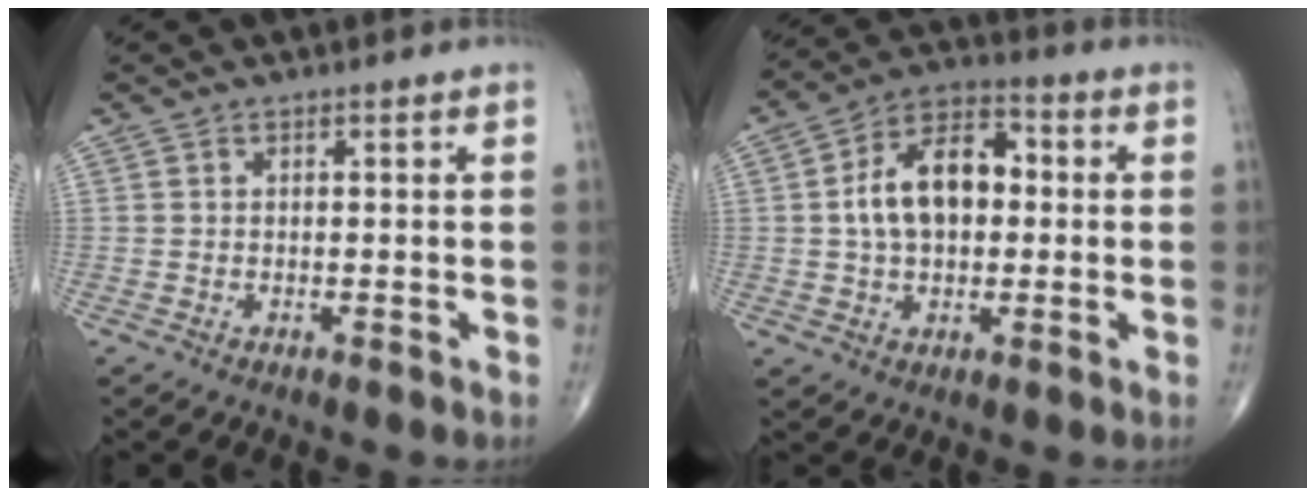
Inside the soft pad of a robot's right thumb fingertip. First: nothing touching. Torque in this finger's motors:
{"motor_torque": [1.79, 1.76, 1.15, 0.04, 0.12]}